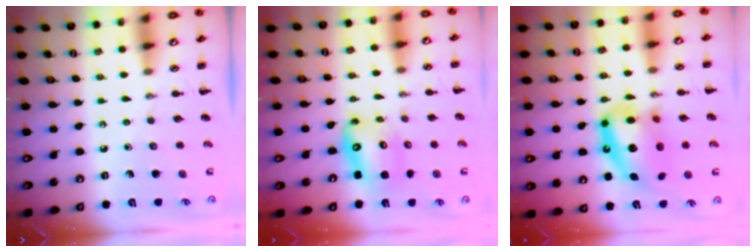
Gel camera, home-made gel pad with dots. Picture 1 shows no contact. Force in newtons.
{"total": 12.7, "press": 12.2, "slide": 3.3}
{"total": 17.5, "press": 17.0, "slide": 4.4}